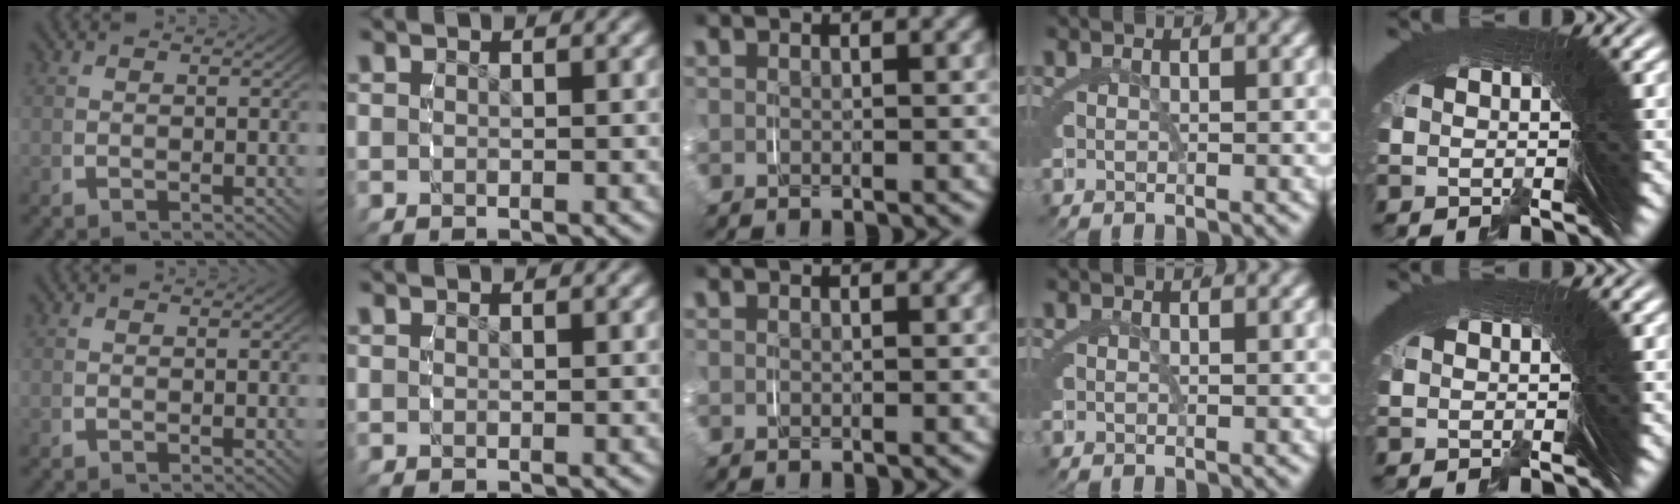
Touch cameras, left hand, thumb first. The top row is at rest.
{}